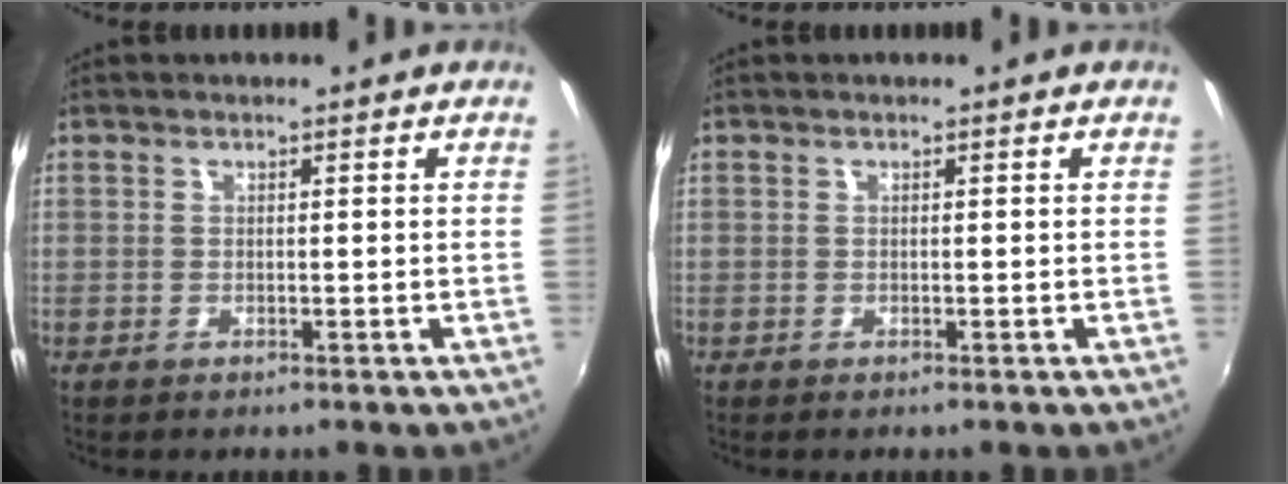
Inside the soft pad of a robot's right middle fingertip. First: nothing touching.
{"total": 0.0}